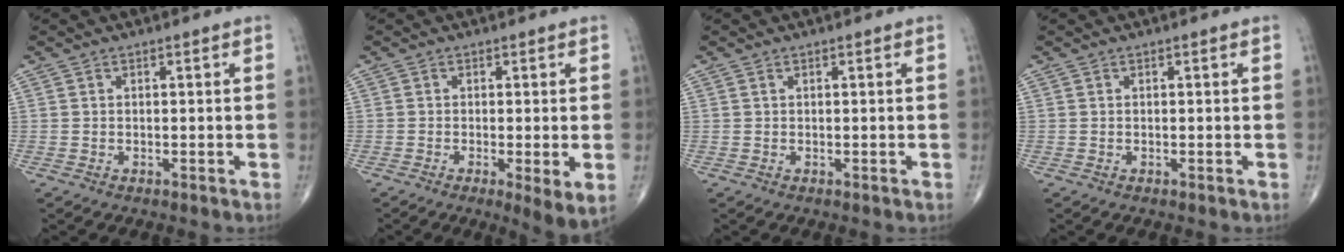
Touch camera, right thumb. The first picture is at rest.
{"total": 4.9, "force": [-1.1, 0.9, 4.7], "torque": [-0.084, -0.019, -0.022]}
{"total": 0.0}
{"total": 0.0}